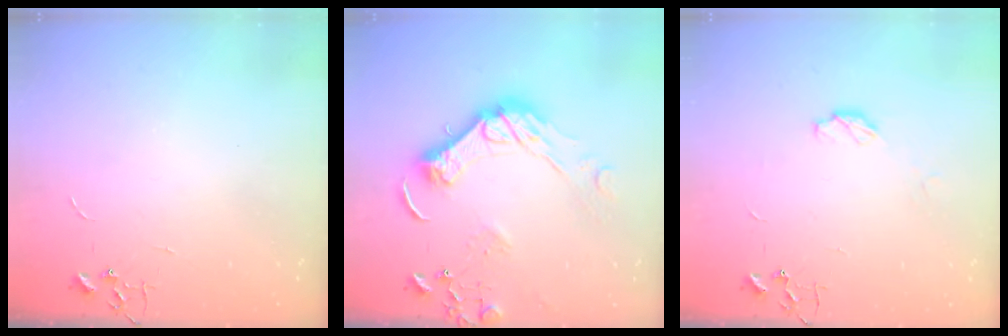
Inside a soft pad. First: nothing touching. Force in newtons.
{"total": 14.9, "press": 14.9, "slide": 0.9}
{"total": 4.8, "press": 4.8, "slide": 0.3}